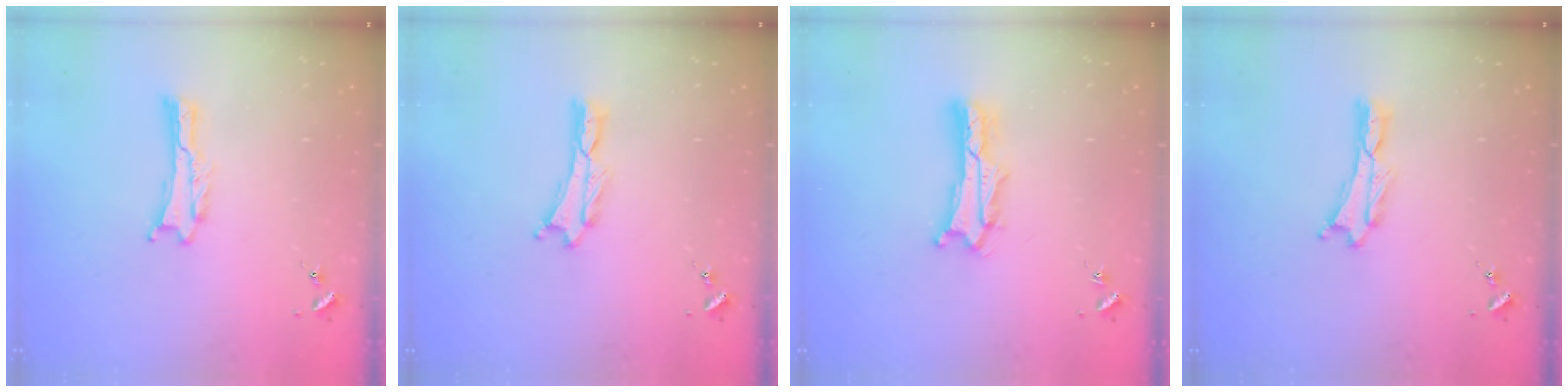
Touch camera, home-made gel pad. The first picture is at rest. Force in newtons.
{"total": 0.0}
{"total": 2.1, "press": 2.1, "slide": 0.3}
{"total": 0.0}